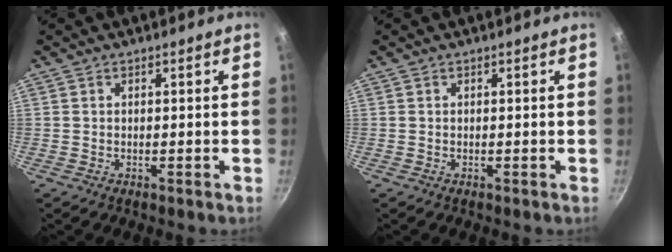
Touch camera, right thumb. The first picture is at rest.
{"total": 0.0}